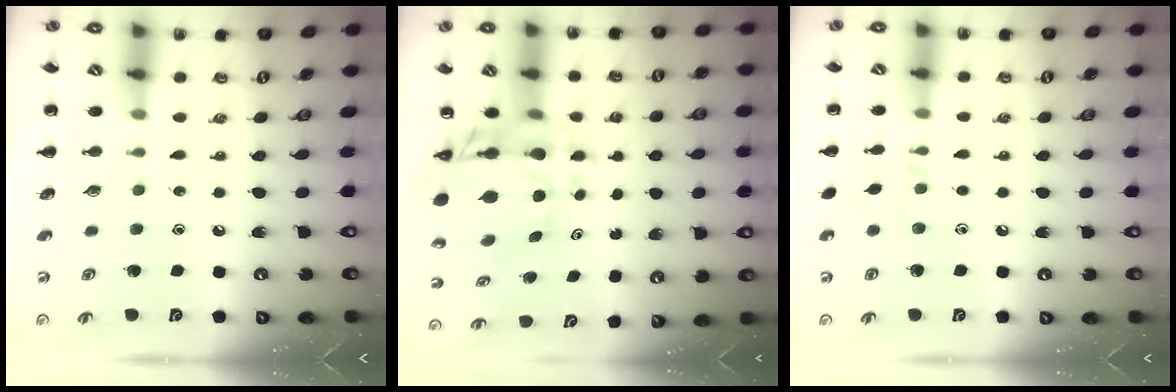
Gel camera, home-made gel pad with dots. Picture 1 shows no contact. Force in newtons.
{"total": 11.0, "press": 10.4, "slide": 3.7}
{"total": 4.7, "press": 4.4, "slide": 1.7}